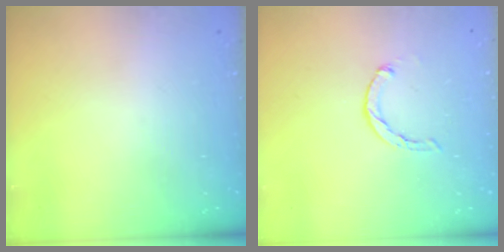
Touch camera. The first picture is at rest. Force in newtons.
{"total": 1.1, "press": 1.1, "slide": 0.2}